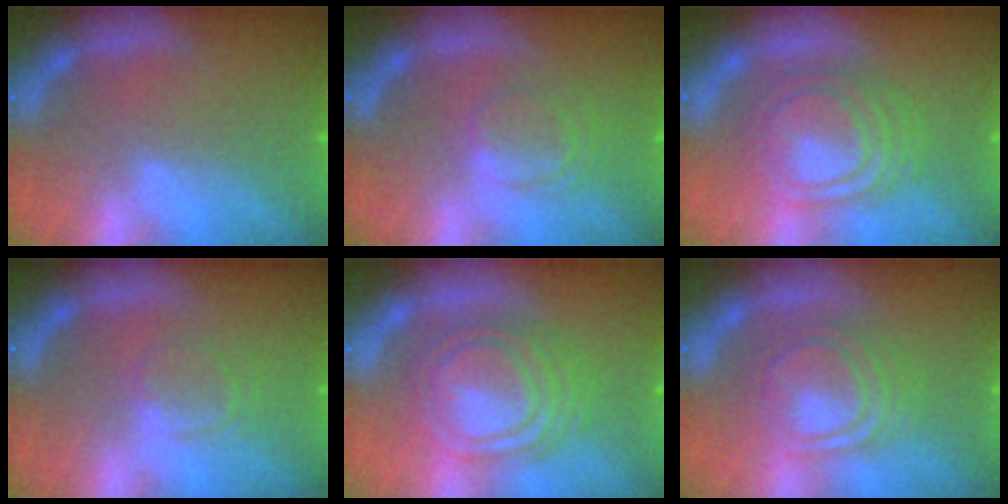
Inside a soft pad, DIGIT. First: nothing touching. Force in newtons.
{"total": 3.5}
{"total": 8.1}
{"total": 2.4}
{"total": 9.5}
{"total": 7.1}